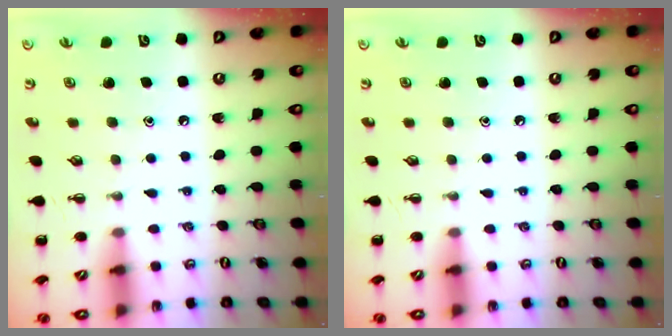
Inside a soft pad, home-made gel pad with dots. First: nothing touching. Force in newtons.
{"total": 0.0}